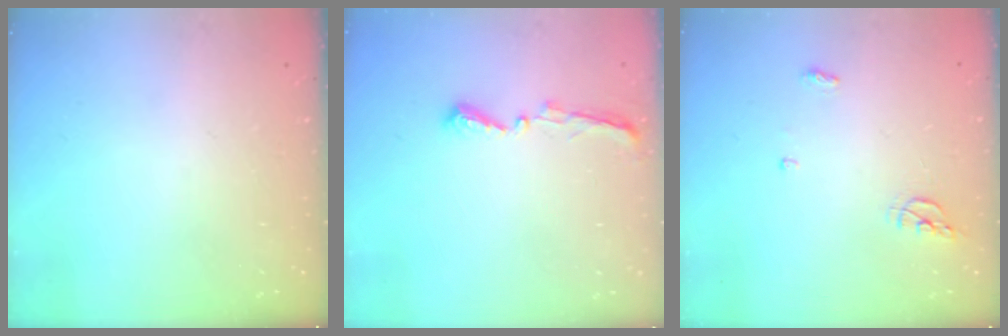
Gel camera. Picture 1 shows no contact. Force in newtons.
{"total": 5.5, "press": 5.5, "slide": 0.5}
{"total": 5.6, "press": 5.6, "slide": 0.7}